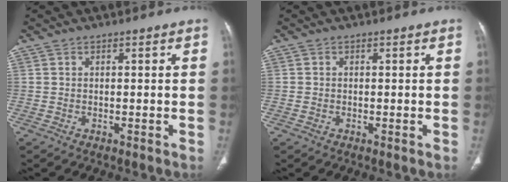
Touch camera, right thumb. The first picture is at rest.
{"total": 0.6, "force": [-0.2, 0.5, 0.3], "torque": [-0.006, 0.000, -0.003]}